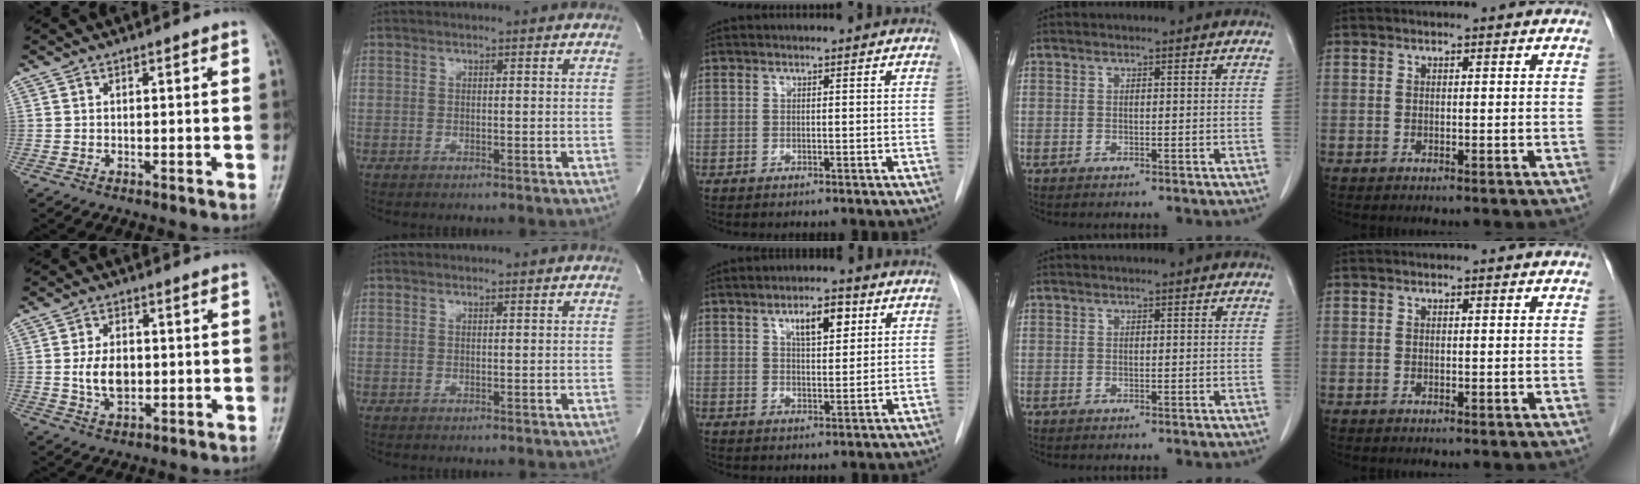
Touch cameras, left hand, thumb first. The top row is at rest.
{"thumb": {"total": 6.3, "force": [0.1, 3.9, 5.0], "torque": [-0.085, -0.001, 0.007]}, "middle": {"total": 5.9, "force": [2.7, 2.2, 4.7], "torque": [-0.075, 0.005, 0.044]}}